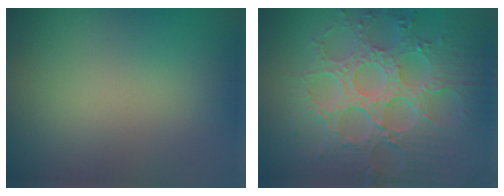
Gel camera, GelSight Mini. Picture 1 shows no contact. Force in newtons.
{"total": 8.9, "press": 6.6, "slide": 6.0}